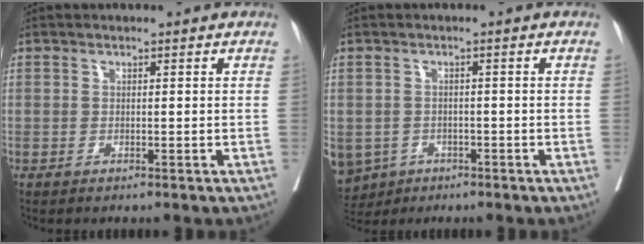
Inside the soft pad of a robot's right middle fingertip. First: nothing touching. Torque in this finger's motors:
{"motor_torque": [1.09, 0.22, 1.05, 0.21]}